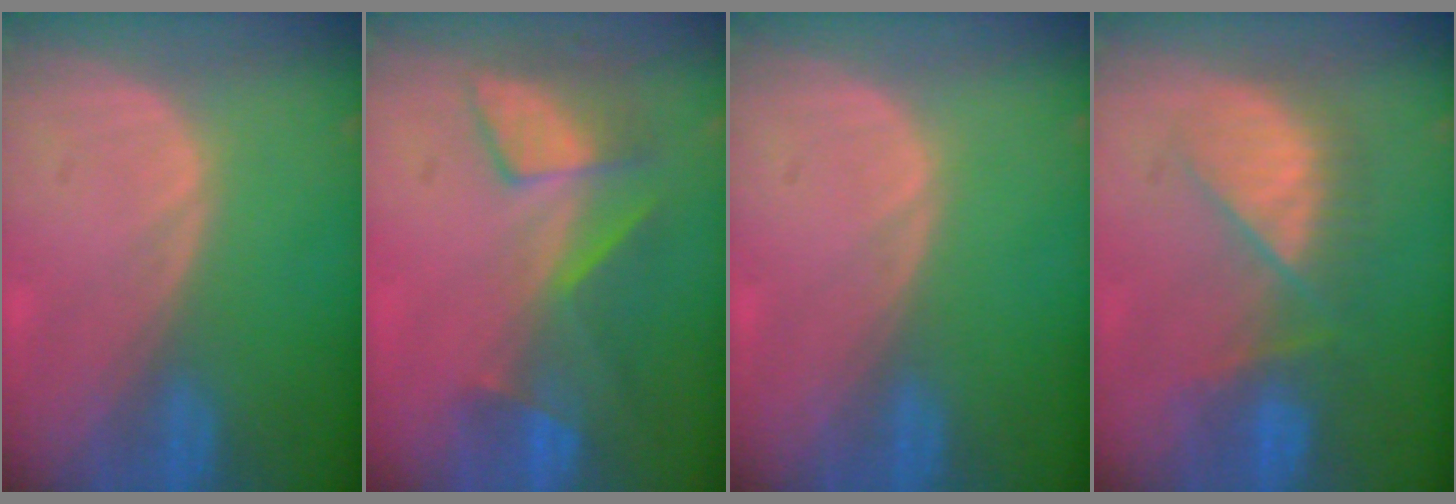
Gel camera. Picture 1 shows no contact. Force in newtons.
{"total": 8.5, "press": 7.2, "slide": 4.5}
{"total": 0.0}
{"total": 7.4, "press": 7.3, "slide": 1.1}